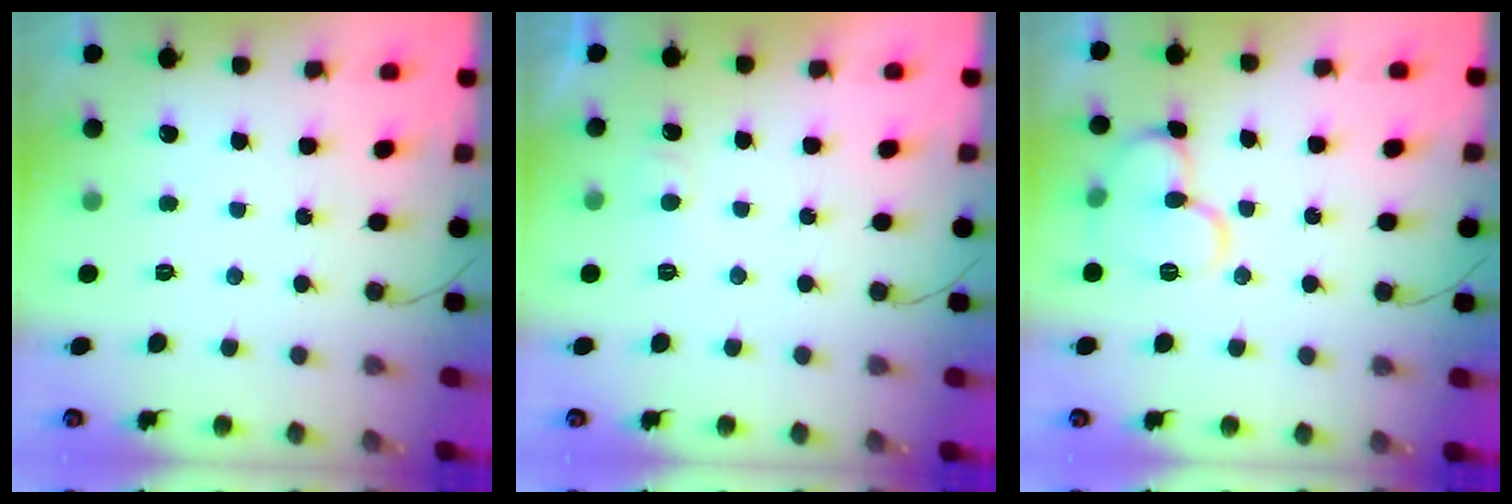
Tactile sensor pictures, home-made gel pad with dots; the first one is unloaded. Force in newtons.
{"total": 3.8, "press": 3.8, "slide": 0.4}
{"total": 10.8, "press": 10.8, "slide": 0.3}